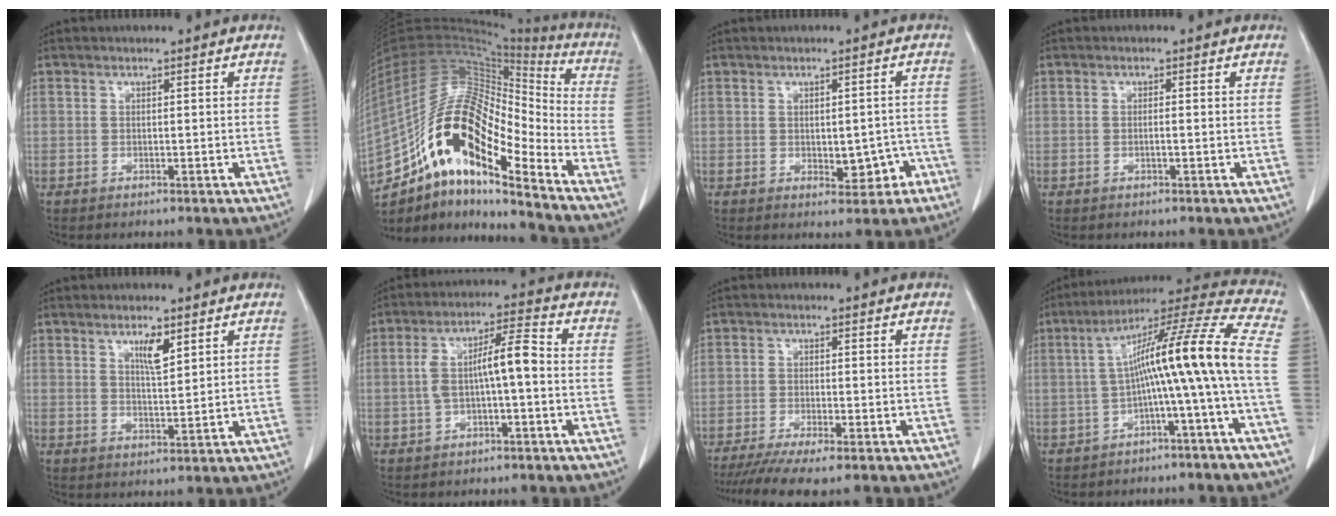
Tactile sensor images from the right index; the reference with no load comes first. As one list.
[{"total": 21.1, "force": [-12.6, 5.8, 15.9], "torque": [-0.318, 0.030, -0.221]}, {"total": 4.6, "force": [-1.6, 2.5, 3.4], "torque": [-0.032, 0.012, -0.009]}, {"total": 0.8, "force": [-0.2, 0.0, 0.7], "torque": [-0.015, 0.001, -0.003]}, {"total": 4.0, "force": [2.3, 0.9, 3.2], "torque": [-0.057, -0.003, 0.041]}, {"total": 7.6, "force": [-0.6, 1.5, 7.4], "torque": [-0.142, 0.030, -0.011]}, {"total": 9.4, "force": [-7.7, 0.5, 5.3], "torque": [-0.073, -0.019, -0.120]}, {"total": 14.3, "force": [-2.0, -1.7, 14.0], "torque": [-0.208, 0.038, -0.038]}]